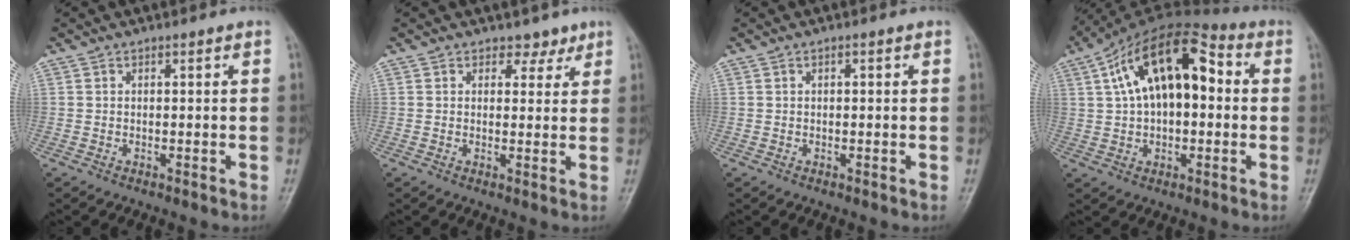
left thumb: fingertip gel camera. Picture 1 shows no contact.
{"total": 2.8, "force": [2.0, 1.9, 0.5], "torque": [0.016, -0.010, 0.023]}
{"total": 0.5, "force": [0.1, 0.3, 0.5], "torque": [-0.005, 0.002, 0.002]}
{"total": 17.8, "force": [3.4, 9.7, 14.5], "torque": [-0.226, 0.034, 0.045]}